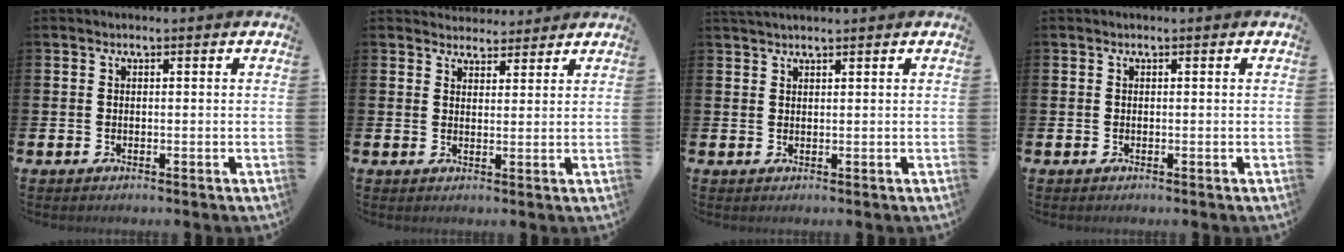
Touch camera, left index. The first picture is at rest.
{"total": 3.4, "force": [3.2, 1.1, -0.3], "torque": [0.010, -0.020, 0.059]}
{"total": 1.3, "force": [1.3, 0.1, 0.4], "torque": [-0.006, 0.000, 0.023]}
{"total": 0.0}